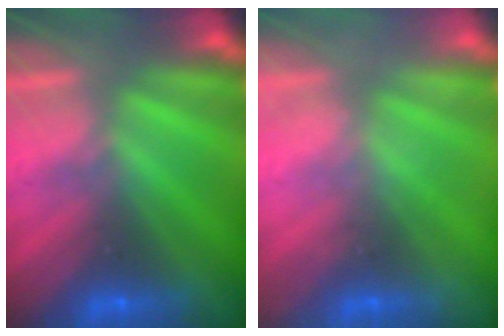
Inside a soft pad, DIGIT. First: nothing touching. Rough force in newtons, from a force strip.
{"total": 2.3}